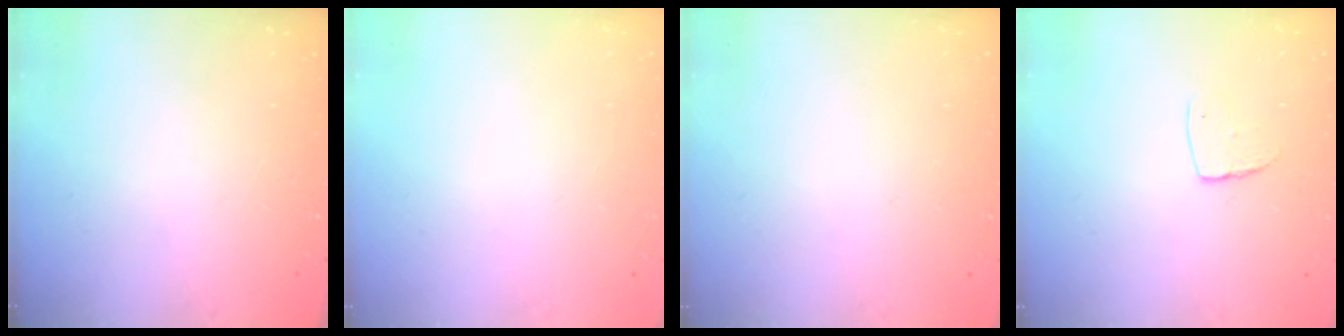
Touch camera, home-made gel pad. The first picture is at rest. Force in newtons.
{"total": 0.0}
{"total": 0.0}
{"total": 6.0, "press": 6.0, "slide": 0.3}